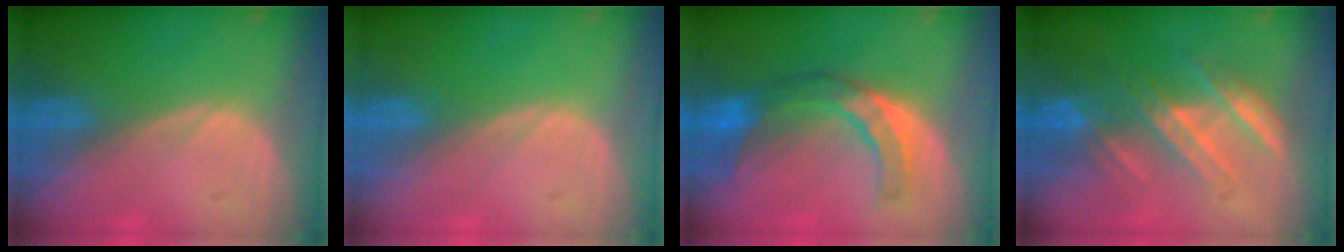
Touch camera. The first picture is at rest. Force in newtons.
{"total": 0.0}
{"total": 7.5, "press": 7.3, "slide": 1.8}
{"total": 7.2, "press": 6.7, "slide": 2.6}